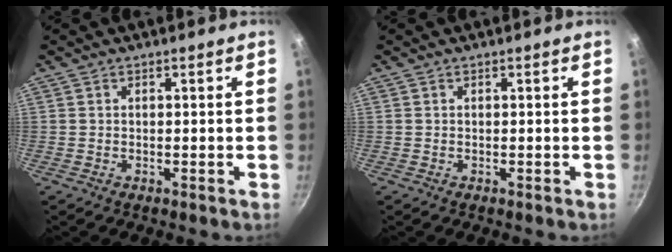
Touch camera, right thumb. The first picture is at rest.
{"total": 0.0}